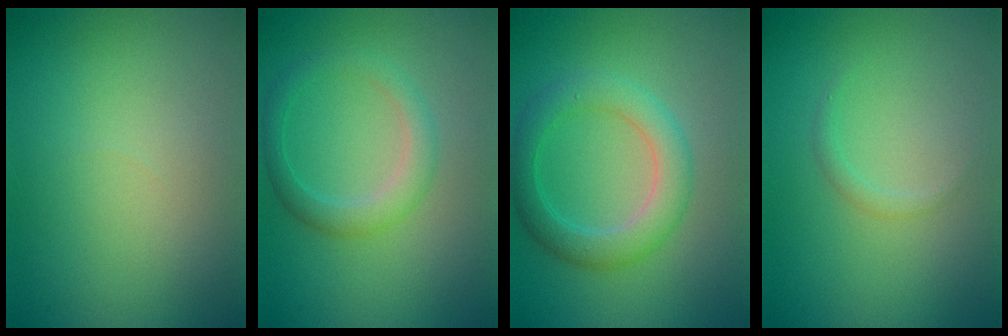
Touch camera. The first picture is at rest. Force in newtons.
{"total": 2.8, "press": 2.8, "slide": 0.1}
{"total": 4.3, "press": 4.3, "slide": 0.1}
{"total": 0.9, "press": 0.9, "slide": 0.0}